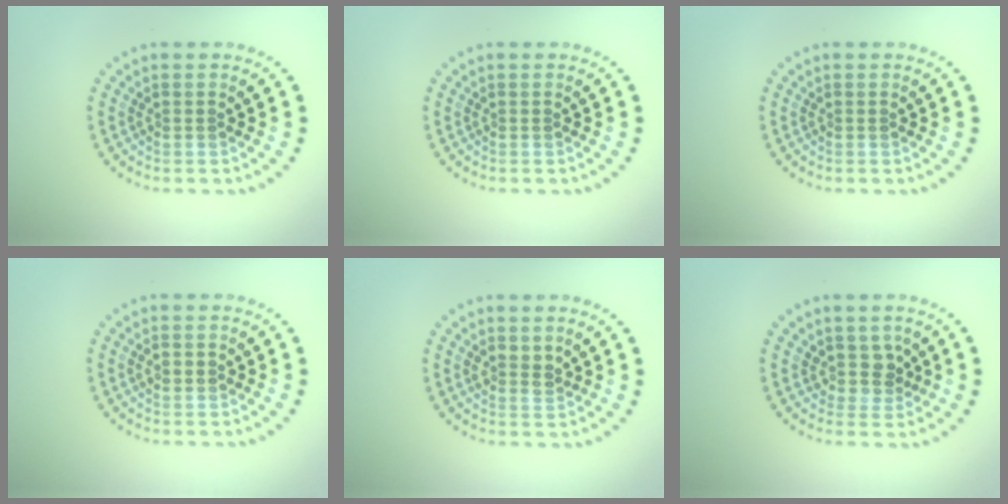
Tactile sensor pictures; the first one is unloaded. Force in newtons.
{"total": 0.0}
{"total": 0.0}
{"total": 1.3, "press": 1.3, "slide": 0.0}
{"total": 1.5, "press": 1.3, "slide": 0.7}
{"total": 2.0, "press": 1.6, "slide": 1.2}